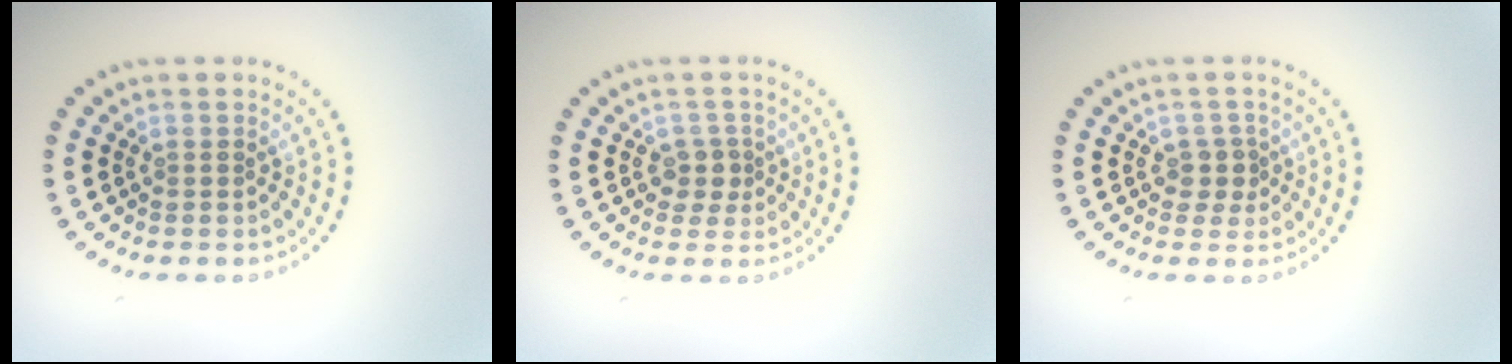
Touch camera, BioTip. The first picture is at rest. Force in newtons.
{"total": 1.7, "press": 1.4, "slide": 1.1}
{"total": 1.8, "press": 1.4, "slide": 1.1}